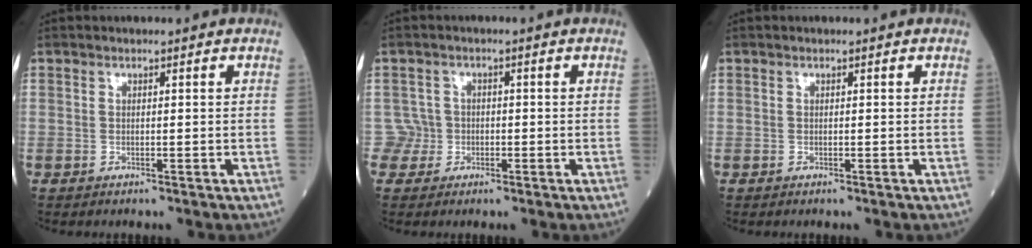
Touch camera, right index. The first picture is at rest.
{"total": 2.4, "force": [-0.7, 2.2, -0.5], "torque": [0.022, 0.011, -0.016]}
{"total": 0.0}